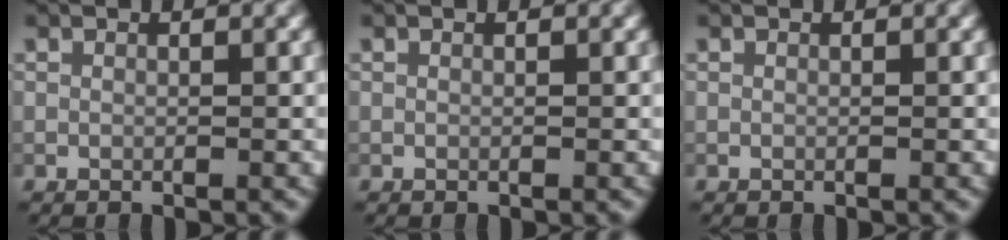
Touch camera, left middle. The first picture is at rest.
{"total": 0.0}
{"total": 0.0}